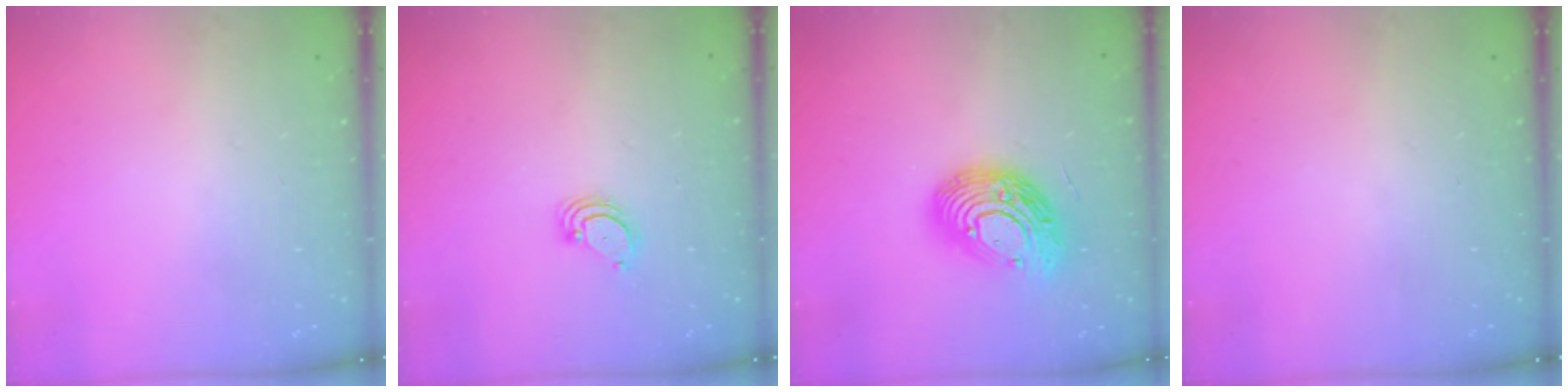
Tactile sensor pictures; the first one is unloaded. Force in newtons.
{"total": 3.4, "press": 3.3, "slide": 0.3}
{"total": 15.7, "press": 15.7, "slide": 1.1}
{"total": 0.0}